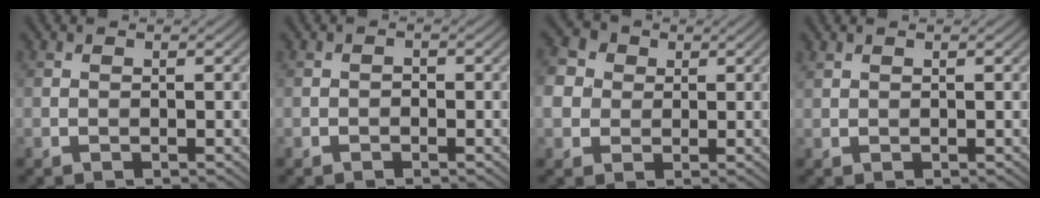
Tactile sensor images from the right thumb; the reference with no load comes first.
{"total": 0.7, "force": [-0.4, 0.4, 0.3], "torque": [-0.003, 0.002, -0.010]}
{"total": 5.3, "force": [0.6, 4.8, 2.3], "torque": [-0.087, 0.007, 0.012]}
{"total": 0.6, "force": [0.6, 0.0, 0.2], "torque": [-0.010, 0.004, 0.017]}